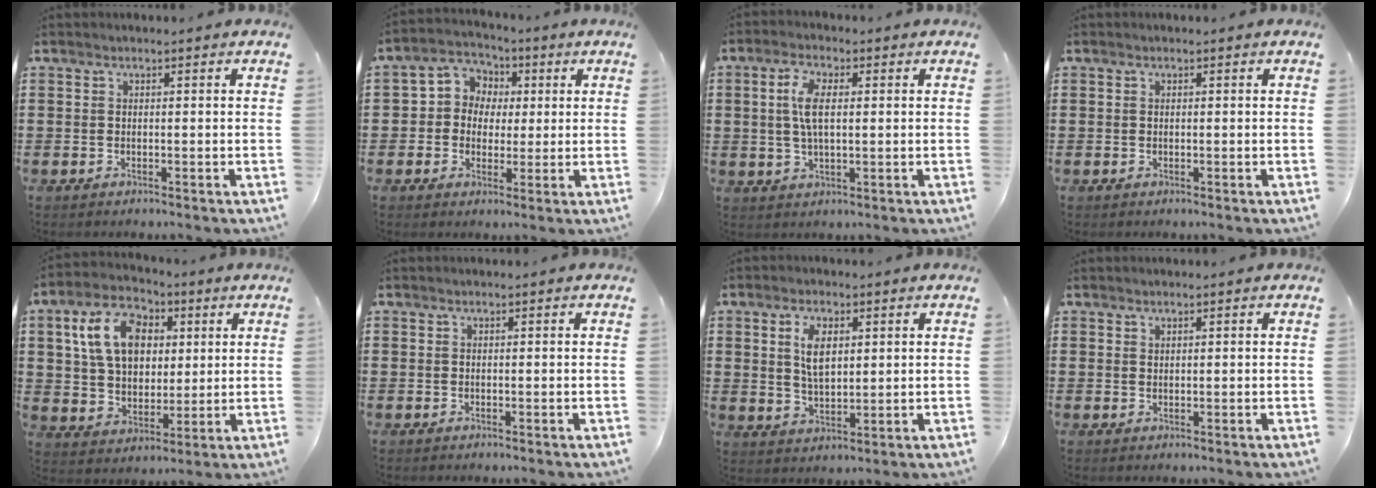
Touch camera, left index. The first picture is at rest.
{"total": 5.2, "force": [0.7, 5.1, 0.8], "torque": [-0.044, 0.008, 0.006]}
{"total": 6.0, "force": [1.0, 2.6, 5.3], "torque": [-0.116, 0.011, 0.013]}
{"total": 0.0}
{"total": 10.8, "force": [3.6, 7.5, 7.0], "torque": [-0.155, 0.015, 0.064]}
{"total": 0.0}
{"total": 5.5, "force": [1.8, 2.7, 4.4], "torque": [-0.088, 0.006, 0.030]}
{"total": 0.6, "force": [0.5, 0.3, 0.2], "torque": [-0.007, 0.002, 0.010]}